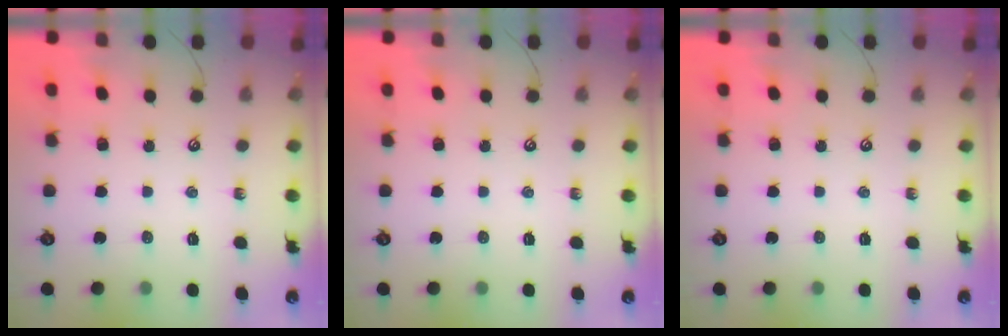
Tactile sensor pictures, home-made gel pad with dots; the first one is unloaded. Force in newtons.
{"total": 0.0}
{"total": 0.0}